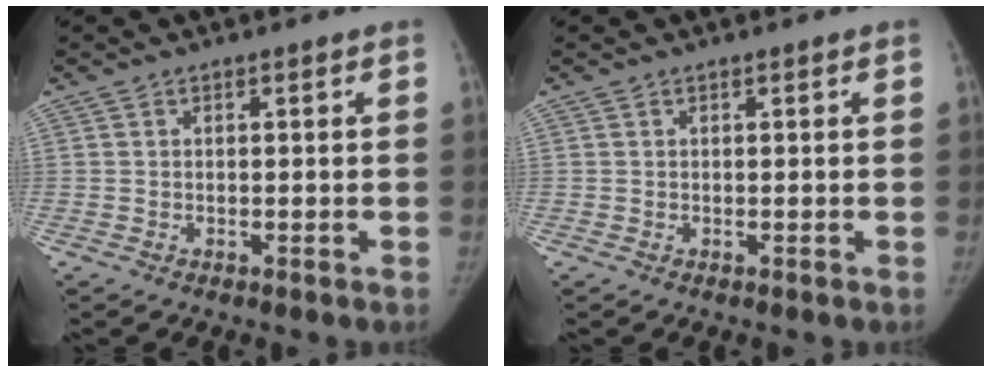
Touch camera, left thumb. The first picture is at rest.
{"total": 0.0}